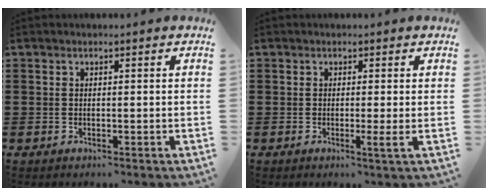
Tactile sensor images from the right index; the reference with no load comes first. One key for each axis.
{"total": 1.9, "fx": -0.3, "fy": -0.2, "fz": 1.9, "tx": -0.033, "ty": -0.009, "tz": -0.006}